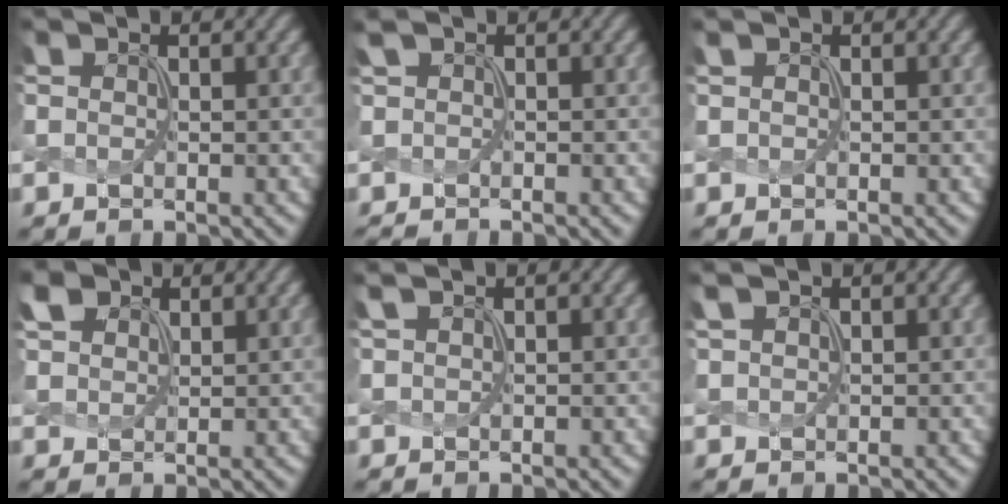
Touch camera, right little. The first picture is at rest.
{"total": 1.0, "force": [0.0, 0.4, 0.9], "torque": [-0.025, -0.003, 0.004]}
{"total": 0.7, "force": [0.5, 0.3, 0.5], "torque": [-0.005, -0.005, 0.003]}
{"total": 3.0, "force": [2.1, 1.7, 1.1], "torque": [-0.037, 0.010, 0.046]}
{"total": 2.9, "force": [2.0, 1.0, 1.7], "torque": [-0.011, 0.011, 0.014]}
{"total": 2.8, "force": [2.1, 0.9, 1.7], "torque": [-0.019, 0.011, 0.021]}